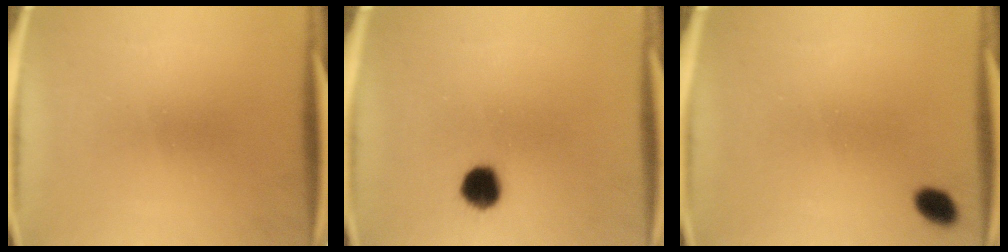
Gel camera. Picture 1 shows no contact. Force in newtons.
{"total": 6.0}
{"total": 3.2}